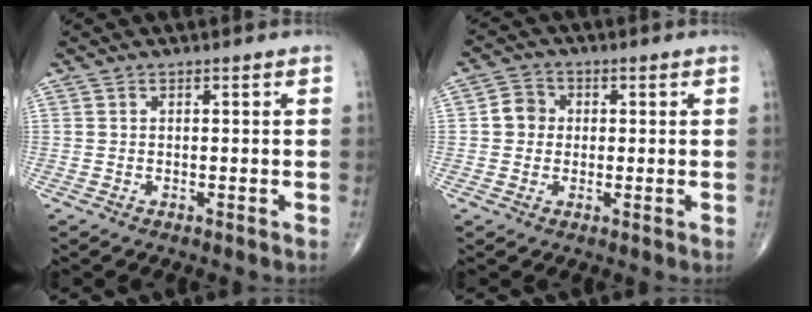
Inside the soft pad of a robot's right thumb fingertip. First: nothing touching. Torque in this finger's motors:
{"motor_torque": [0.07, 0.60, 0.27, -0.06, 0.02]}